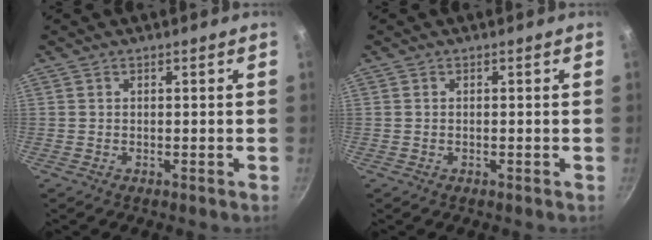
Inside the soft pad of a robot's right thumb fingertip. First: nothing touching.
{"total": 0.0}